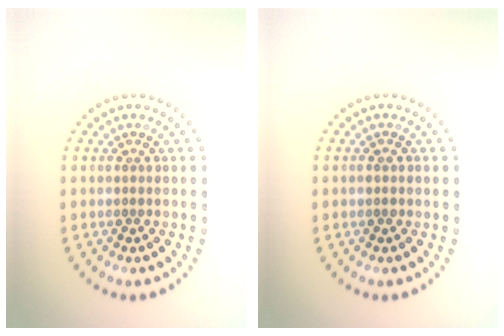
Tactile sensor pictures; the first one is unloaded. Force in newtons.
{"total": 0.9, "press": 0.9, "slide": 0.1}